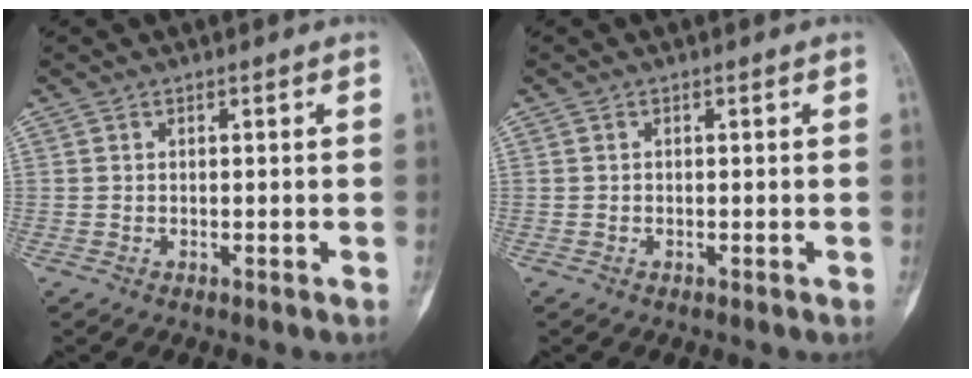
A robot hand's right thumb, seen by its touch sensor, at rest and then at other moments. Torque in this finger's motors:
{"motor_torque": [0.02, 0.02, 0.01, -0.15, -0.03]}